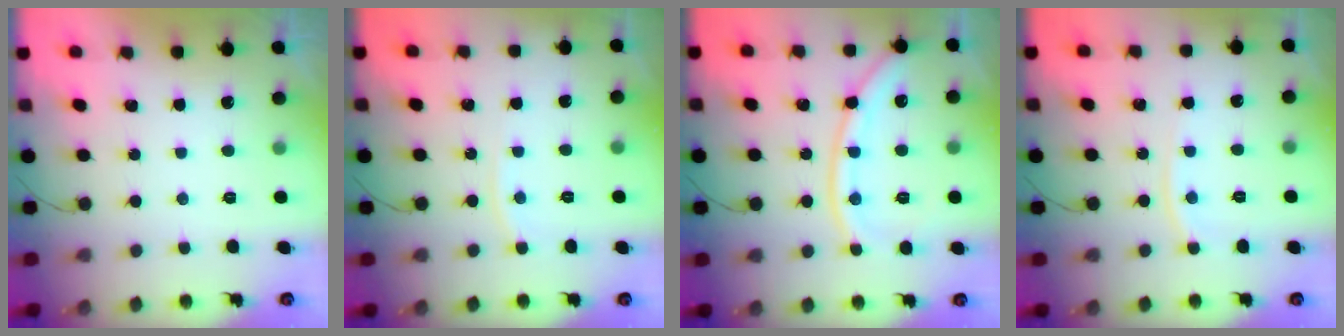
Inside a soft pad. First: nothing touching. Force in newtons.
{"total": 3.4, "press": 3.4, "slide": 0.0}
{"total": 12.0, "press": 11.9, "slide": 1.5}
{"total": 5.0, "press": 5.0, "slide": 0.7}